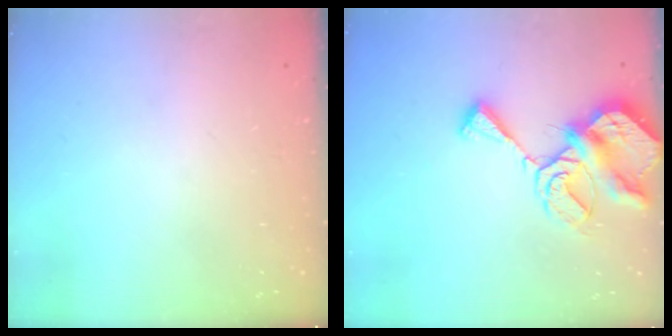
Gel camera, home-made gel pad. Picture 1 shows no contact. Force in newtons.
{"total": 9.9, "press": 9.8, "slide": 1.4}